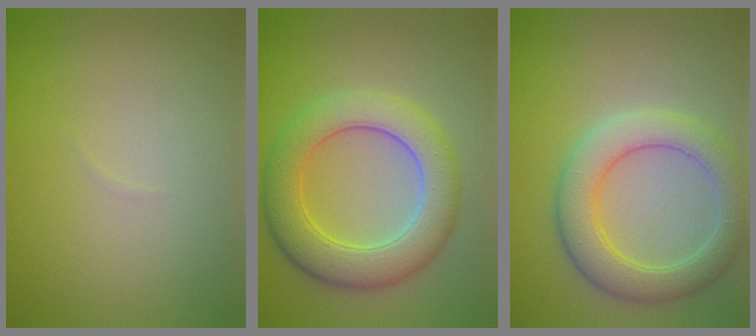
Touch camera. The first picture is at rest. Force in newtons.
{"total": 6.7, "press": 6.7, "slide": 0.4}
{"total": 5.3, "press": 5.3, "slide": 0.4}